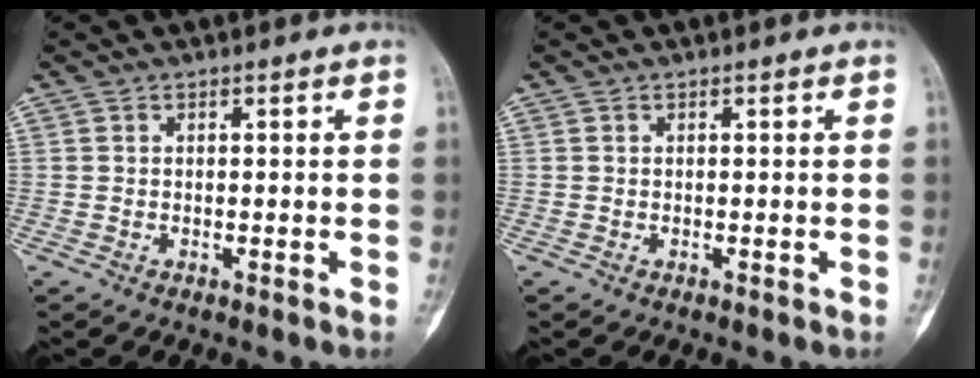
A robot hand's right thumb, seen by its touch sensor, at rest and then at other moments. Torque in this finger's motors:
{"motor_torque": [0.17, 0.17, 0.07, 0.10, 0.01]}